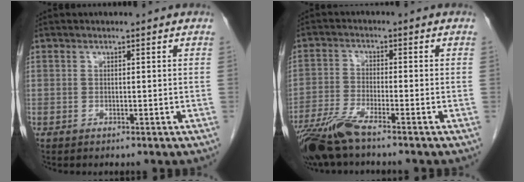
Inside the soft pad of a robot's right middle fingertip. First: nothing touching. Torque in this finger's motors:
{"motor_torque": [-0.09, -0.47, 0.07, 0.04]}